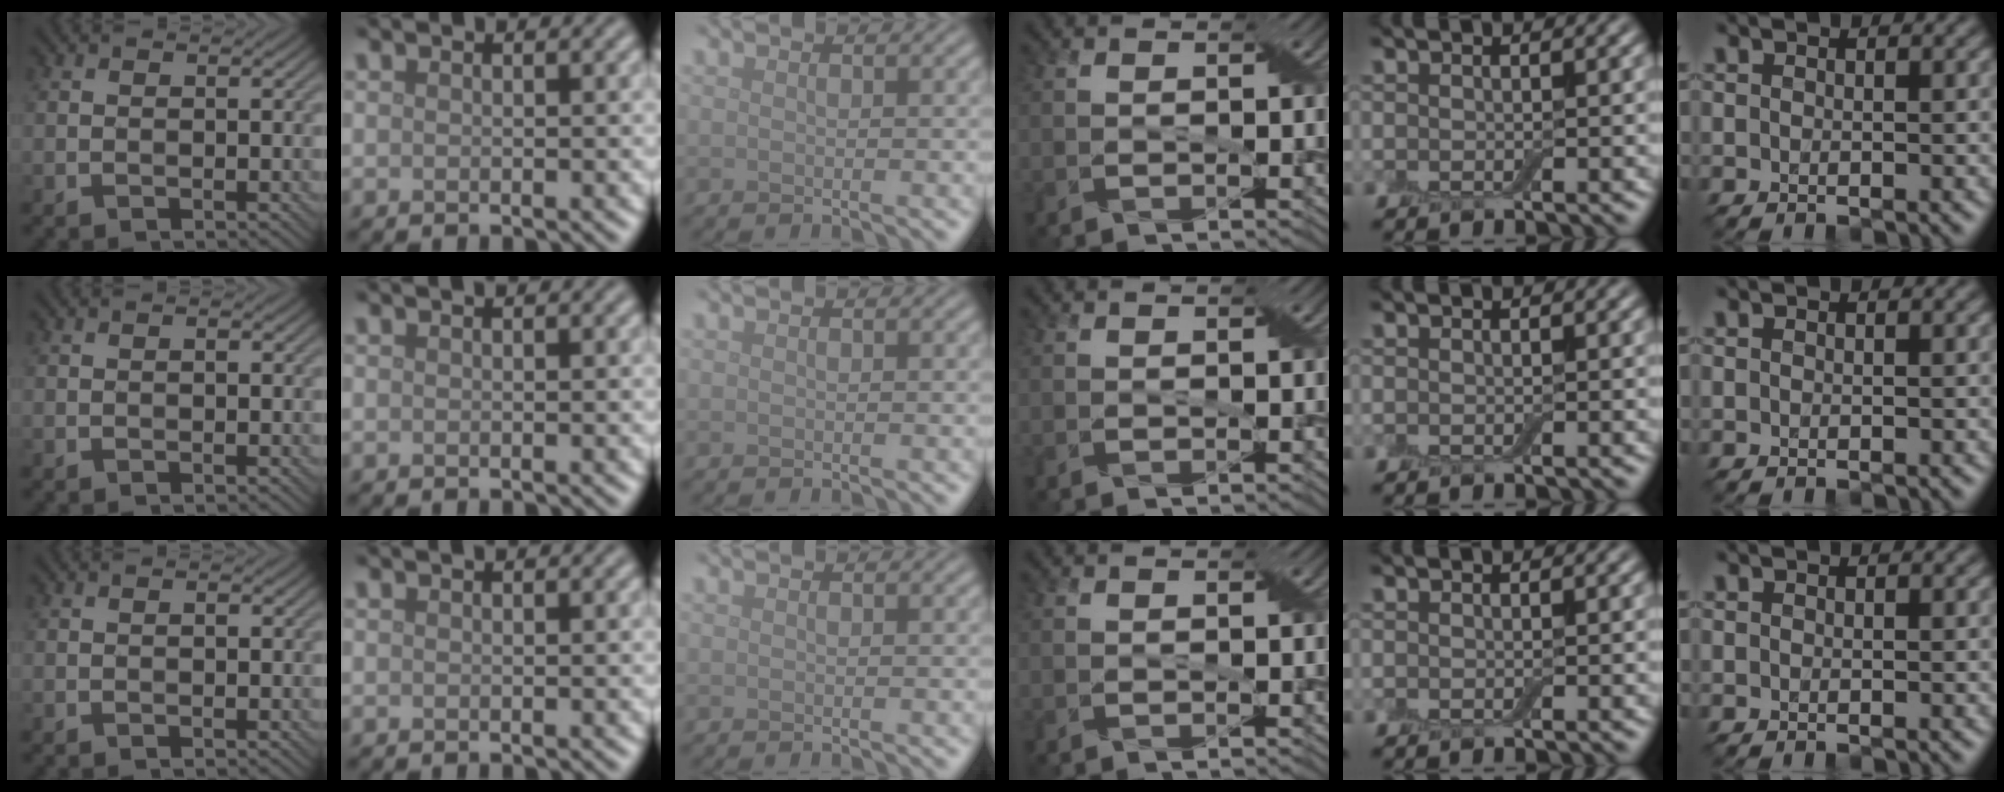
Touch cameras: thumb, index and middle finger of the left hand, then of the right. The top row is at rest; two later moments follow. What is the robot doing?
{"motion": "fold", "object": "bandage"}